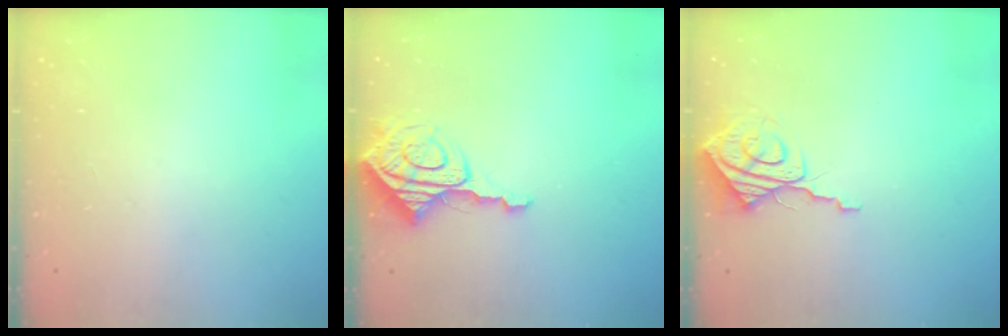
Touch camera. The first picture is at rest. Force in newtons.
{"total": 10.6, "press": 10.5, "slide": 1.1}
{"total": 8.4, "press": 8.4, "slide": 0.8}